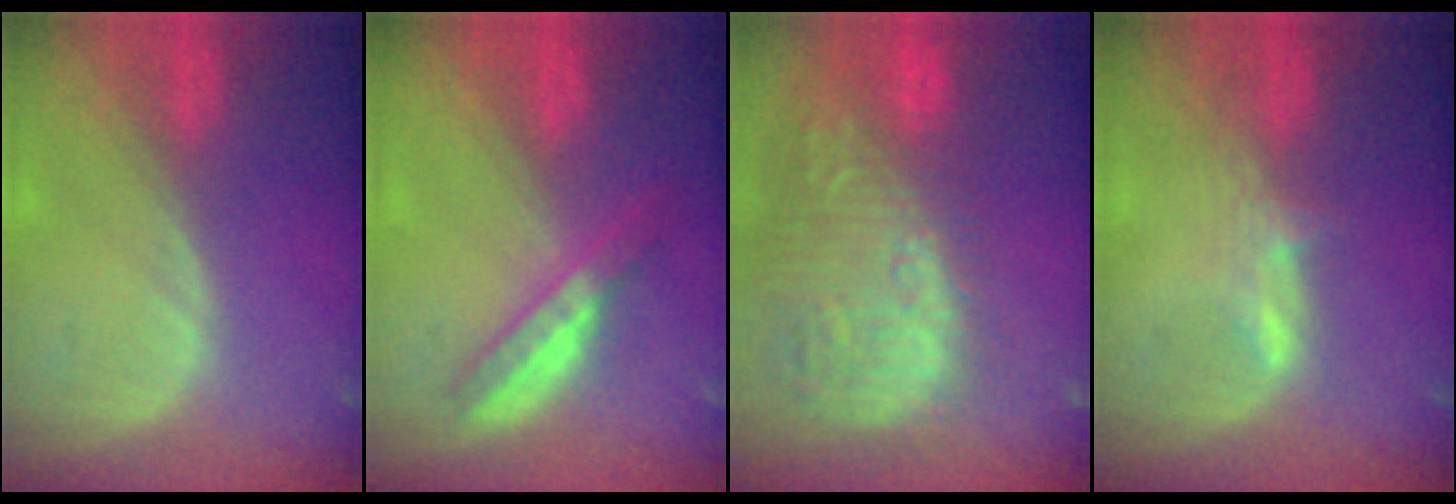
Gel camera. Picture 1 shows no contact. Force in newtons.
{"total": 5.5, "press": 4.8, "slide": 2.6}
{"total": 15.8, "press": 13.2, "slide": 8.8}
{"total": 2.3, "press": 2.3, "slide": 0.4}